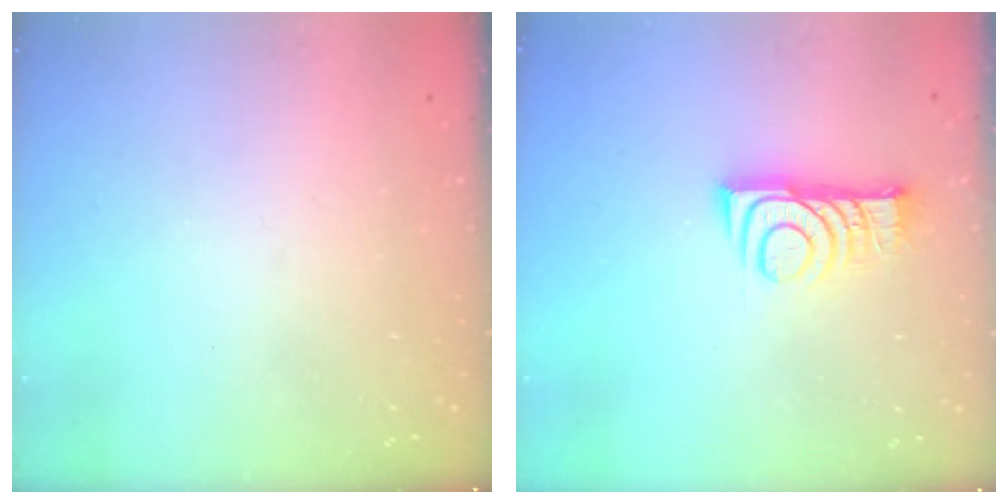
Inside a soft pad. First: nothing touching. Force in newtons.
{"total": 9.2, "press": 9.2, "slide": 0.5}